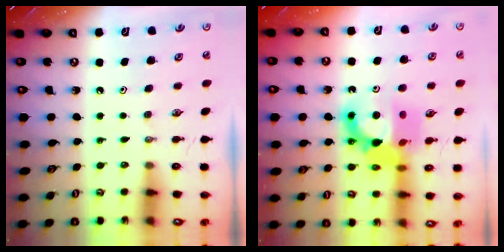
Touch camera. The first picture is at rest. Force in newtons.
{"total": 14.1, "press": 14.1, "slide": 1.3}